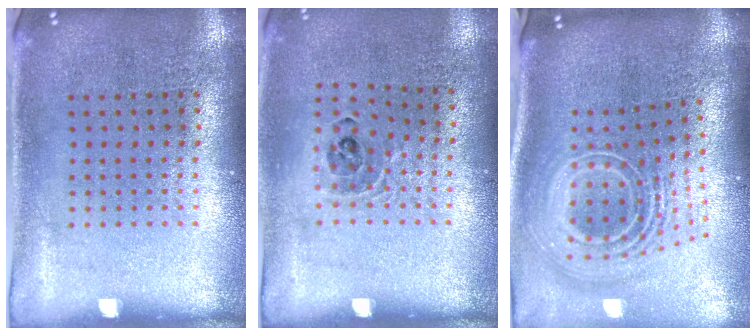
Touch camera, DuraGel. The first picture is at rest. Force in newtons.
{"total": 0.8, "press": 0.8, "slide": 0.2}
{"total": 2.9, "press": 1.9, "slide": 2.2}